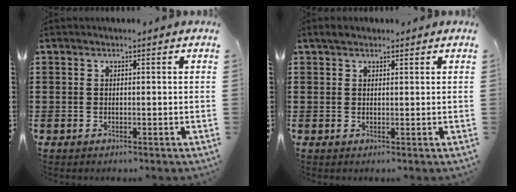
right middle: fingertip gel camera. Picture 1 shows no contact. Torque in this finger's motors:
{"motor_torque": [0.23, -0.16, 0.19, 0.05]}